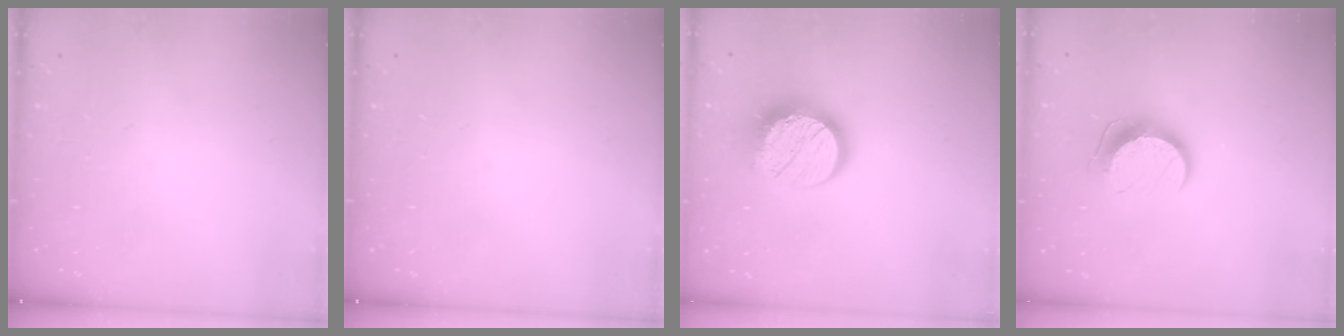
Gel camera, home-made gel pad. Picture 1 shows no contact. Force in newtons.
{"total": 0.0}
{"total": 14.3, "press": 14.3, "slide": 1.0}
{"total": 9.8, "press": 9.8, "slide": 0.5}